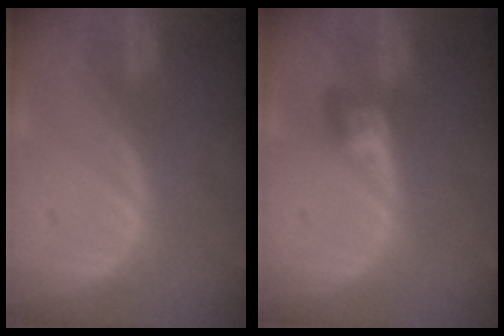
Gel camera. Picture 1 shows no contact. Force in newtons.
{"total": 3.1, "press": 2.7, "slide": 1.4}